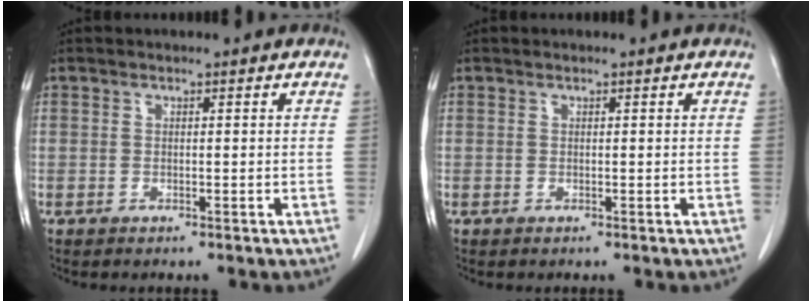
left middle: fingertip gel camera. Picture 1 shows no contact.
{"total": 0.0}